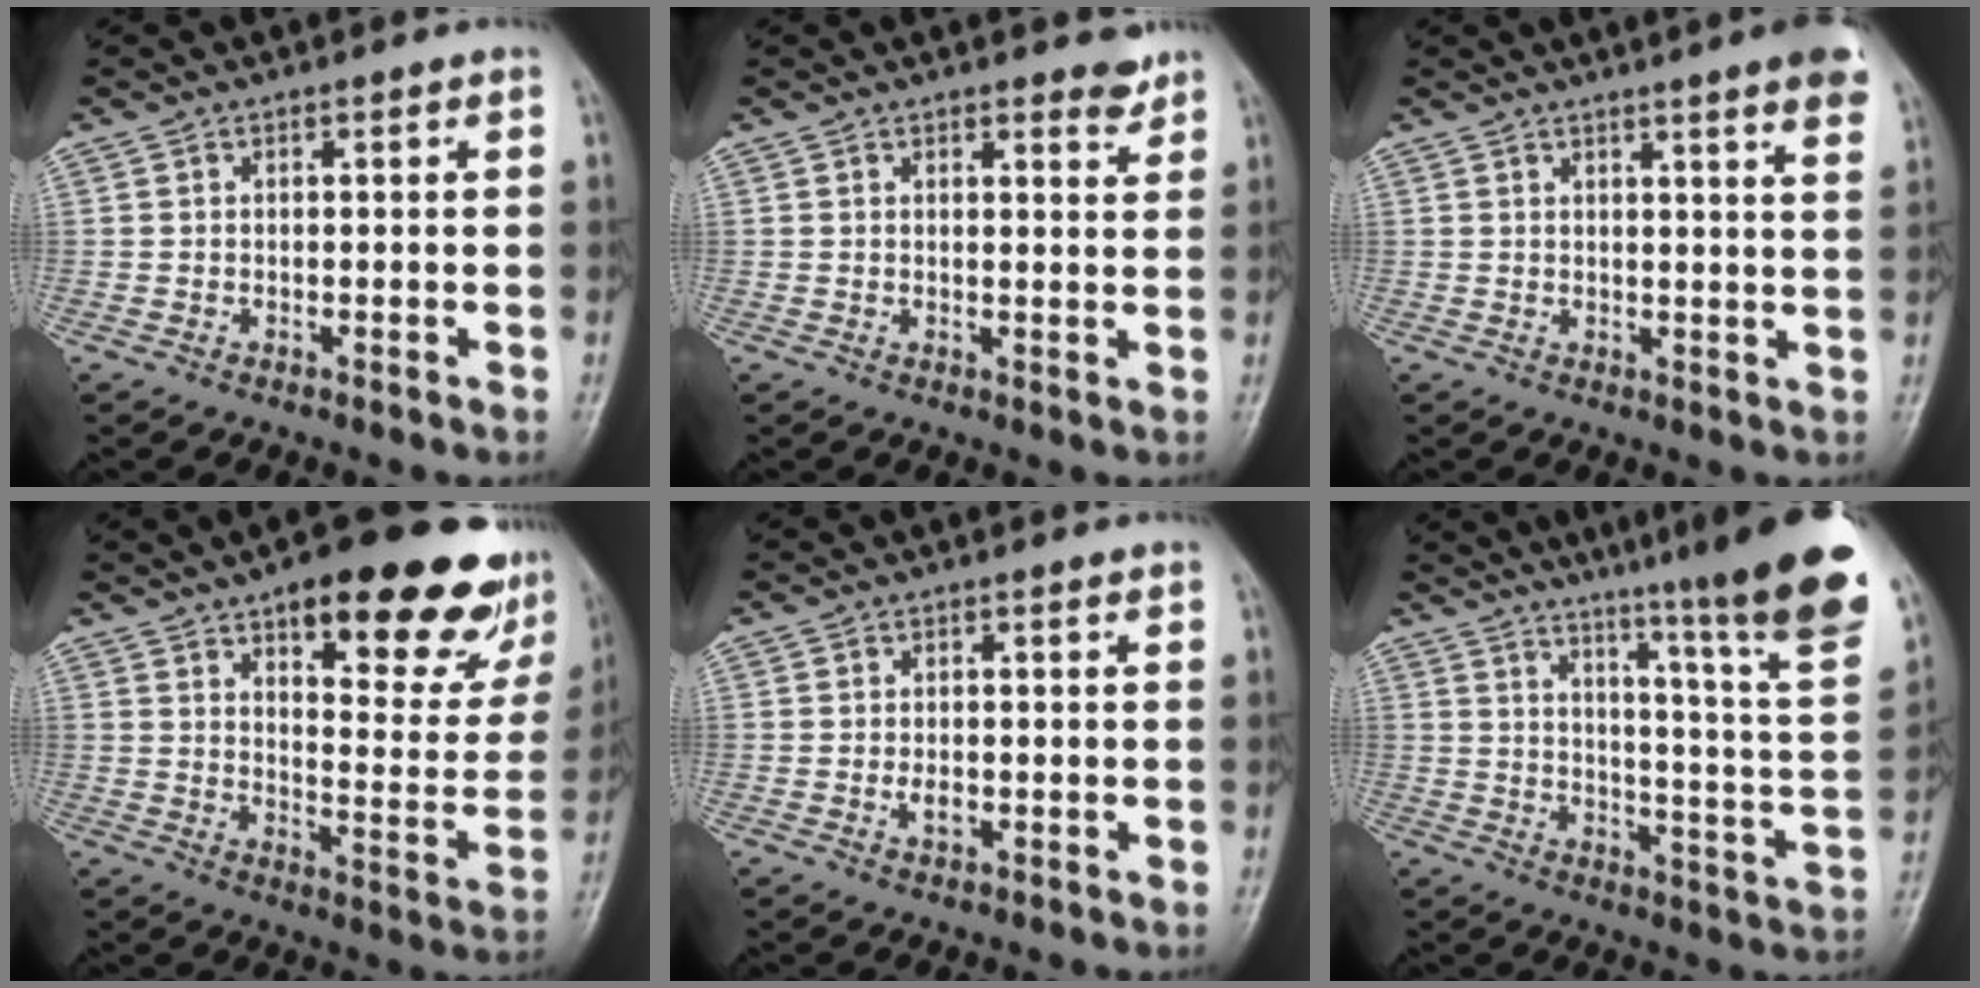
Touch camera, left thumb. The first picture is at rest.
{"total": 2.9, "force": [2.4, 0.9, 1.3], "torque": [-0.004, -0.018, 0.030]}
{"total": 8.0, "force": [5.7, 0.4, 5.7], "torque": [-0.059, -0.017, 0.056]}
{"total": 25.0, "force": [15.1, 8.9, 17.8], "torque": [-0.186, -0.056, 0.201]}
{"total": 1.8, "force": [-0.3, 1.1, 1.5], "torque": [-0.024, -0.001, -0.004]}
{"total": 25.8, "force": [18.5, 1.6, 17.8], "torque": [-0.235, -0.109, 0.248]}